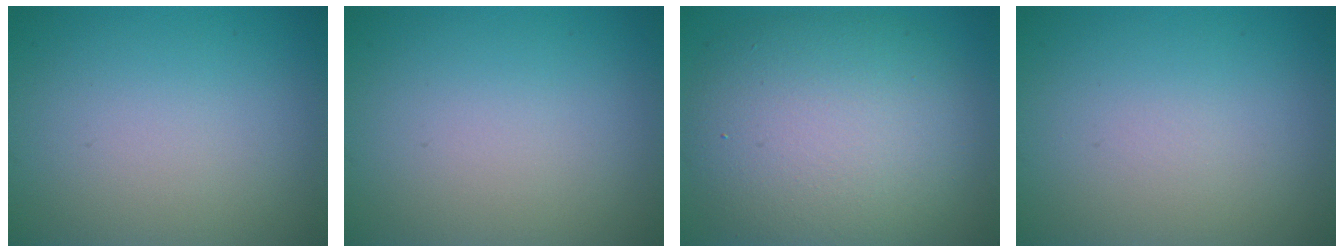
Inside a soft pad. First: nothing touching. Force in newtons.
{"total": 0.0}
{"total": 10.1, "press": 10.1, "slide": 0.6}
{"total": 0.0}